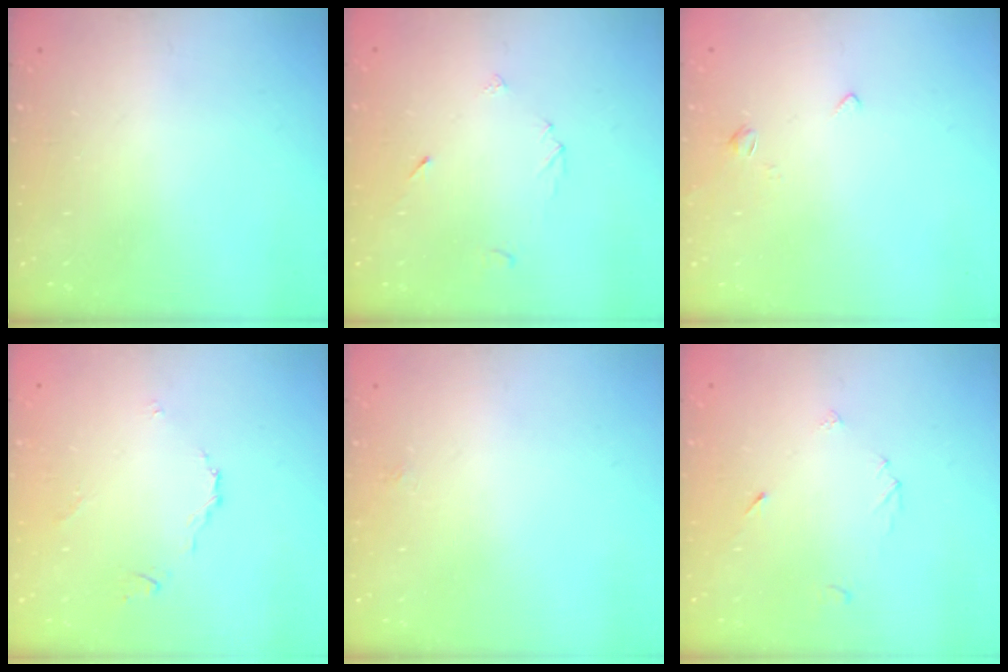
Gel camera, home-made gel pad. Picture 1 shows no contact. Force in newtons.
{"total": 2.3, "press": 2.3, "slide": 0.2}
{"total": 2.2, "press": 2.2, "slide": 0.5}
{"total": 3.8, "press": 3.8, "slide": 0.4}
{"total": 1.9, "press": 1.8, "slide": 0.4}
{"total": 2.3, "press": 2.3, "slide": 0.2}